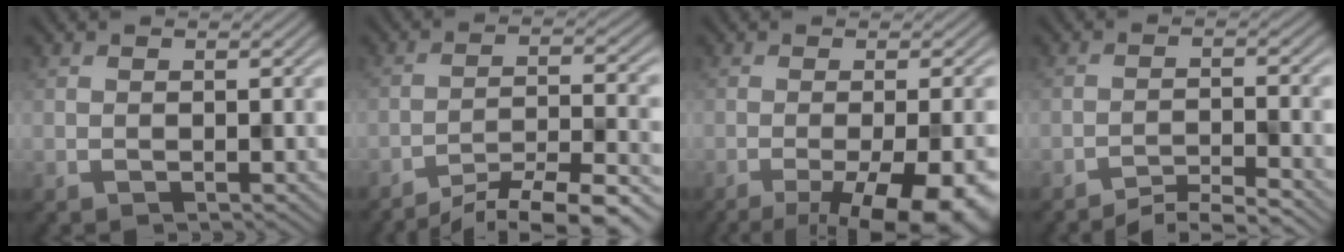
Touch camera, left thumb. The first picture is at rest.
{"total": 11.2, "force": [-9.4, 1.9, 5.8], "torque": [-0.096, -0.004, -0.139]}
{"total": 13.5, "force": [-6.7, 4.2, 10.9], "torque": [-0.122, -0.010, -0.079]}
{"total": 3.9, "force": [-3.4, 0.3, 1.9], "torque": [-0.026, 0.008, -0.066]}